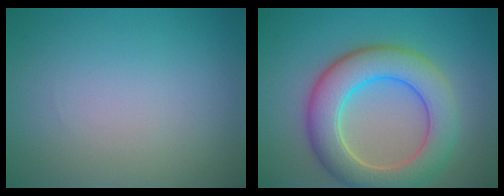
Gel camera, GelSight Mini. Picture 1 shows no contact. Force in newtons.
{"total": 7.8, "press": 7.8, "slide": 0.7}